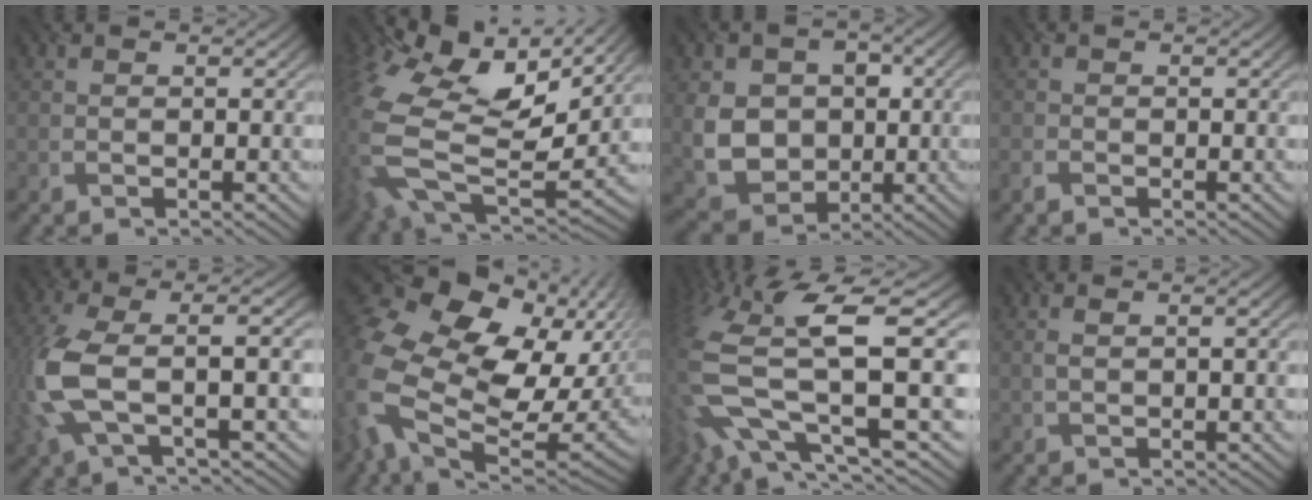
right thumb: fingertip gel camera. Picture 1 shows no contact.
{"total": 16.1, "force": [3.9, 10.2, 11.9], "torque": [-0.297, -0.014, 0.082]}
{"total": 8.2, "force": [0.4, 6.9, 4.4], "torque": [-0.106, -0.011, 0.007]}
{"total": 1.3, "force": [-1.0, 0.4, 0.6], "torque": [-0.019, -0.006, -0.026]}
{"total": 10.8, "force": [-0.8, 4.4, 9.9], "torque": [-0.233, 0.000, -0.026]}
{"total": 20.3, "force": [0.8, 13.7, 15.0], "torque": [-0.369, -0.043, 0.048]}
{"total": 16.1, "force": [0.6, 7.0, 14.5], "torque": [-0.355, -0.038, 0.056]}
{"total": 2.1, "force": [0.3, 0.7, 1.9], "torque": [-0.032, 0.006, 0.005]}